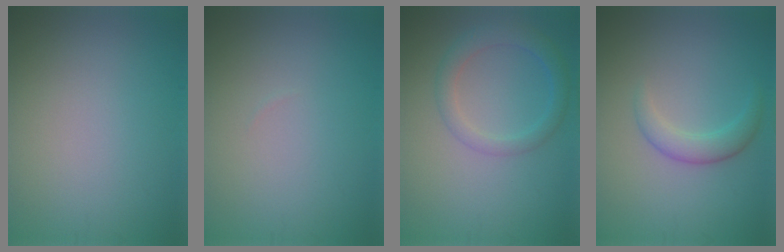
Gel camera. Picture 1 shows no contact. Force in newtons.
{"total": 0.0}
{"total": 3.0, "press": 3.0, "slide": 0.2}
{"total": 2.5, "press": 2.5, "slide": 0.1}